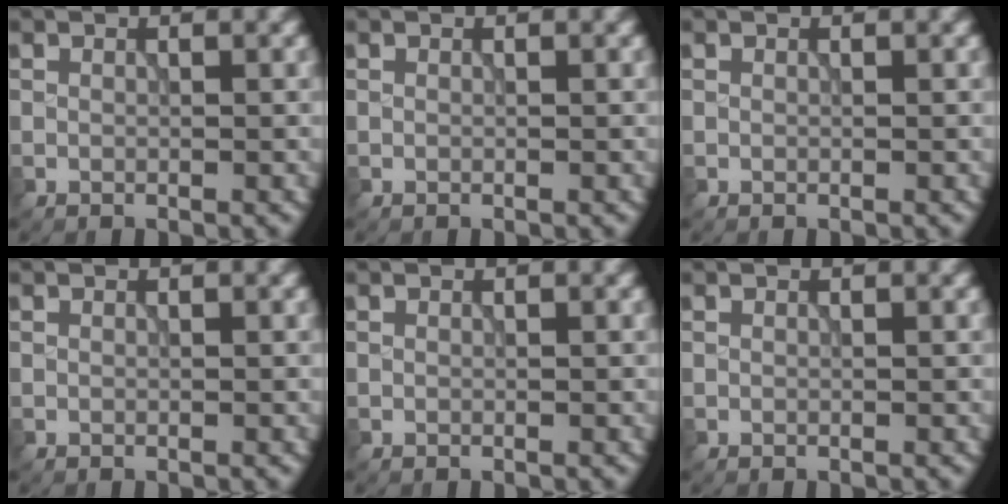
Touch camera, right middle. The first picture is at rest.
{"total": 0.0}
{"total": 0.0}
{"total": 0.0}
{"total": 0.0}
{"total": 0.0}